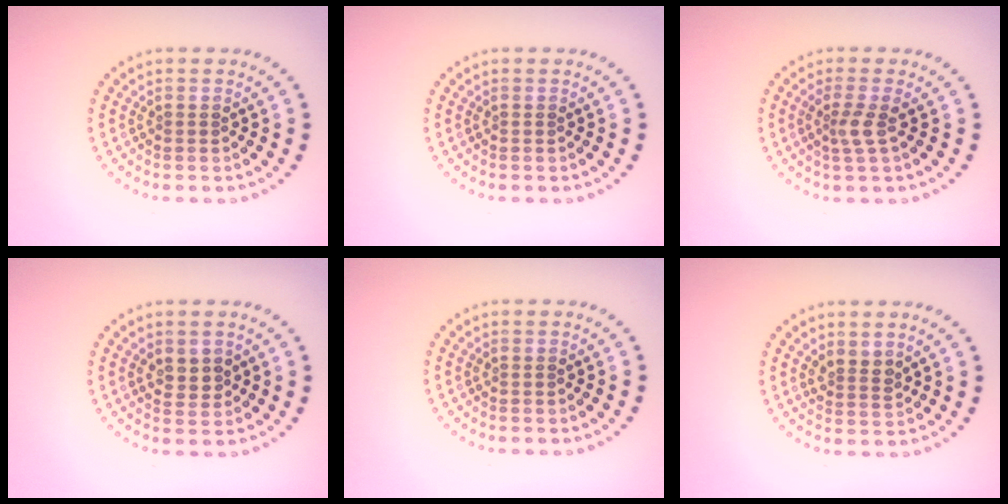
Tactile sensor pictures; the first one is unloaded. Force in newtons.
{"total": 0.0}
{"total": 1.9, "press": 1.4, "slide": 1.3}
{"total": 1.5, "press": 1.4, "slide": 0.5}
{"total": 0.0}
{"total": 1.8, "press": 1.5, "slide": 1.0}